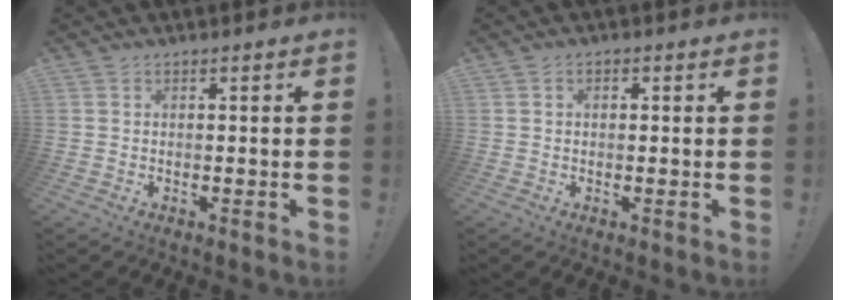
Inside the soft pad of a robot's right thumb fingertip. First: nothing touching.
{"total": 1.2, "force": [-0.2, 0.9, 0.7], "torque": [-0.016, 0.006, -0.003]}